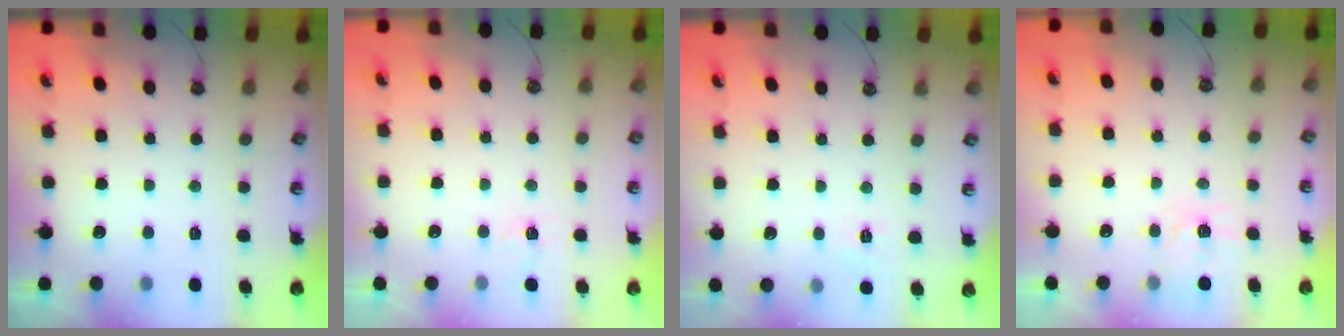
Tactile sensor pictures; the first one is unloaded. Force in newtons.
{"total": 3.4, "press": 3.3, "slide": 0.5}
{"total": 4.0, "press": 3.9, "slide": 0.6}
{"total": 5.1, "press": 5.0, "slide": 0.7}